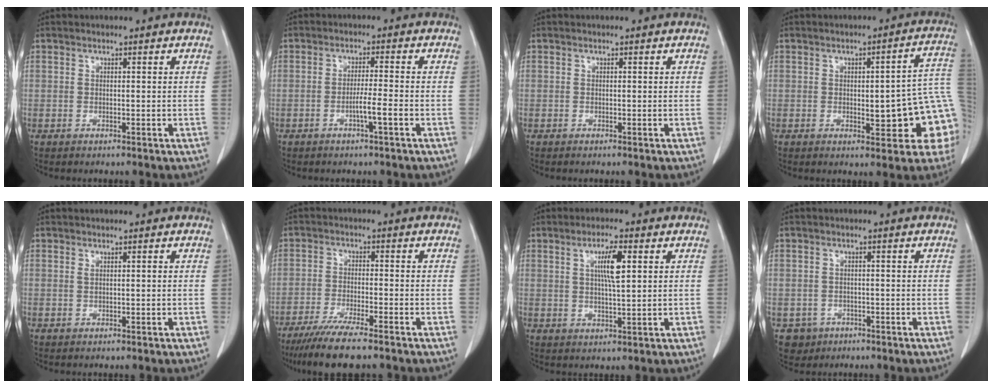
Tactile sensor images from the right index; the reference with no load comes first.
{"total": 3.4, "force": [-1.4, -0.5, 3.0], "torque": [-0.049, -0.001, -0.026]}
{"total": 0.0}
{"total": 13.3, "force": [-2.0, 3.7, 12.7], "torque": [-0.112, 0.025, -0.013]}
{"total": 0.7, "force": [0.2, 0.1, 0.6], "torque": [-0.012, 0.004, 0.006]}
{"total": 8.7, "force": [-7.0, 0.2, 5.3], "torque": [-0.086, -0.023, -0.118]}
{"total": 5.5, "force": [1.6, 0.6, 5.2], "torque": [-0.093, -0.001, 0.029]}
{"total": 3.6, "force": [-1.6, 3.2, 0.0], "torque": [-0.001, 0.010, -0.023]}